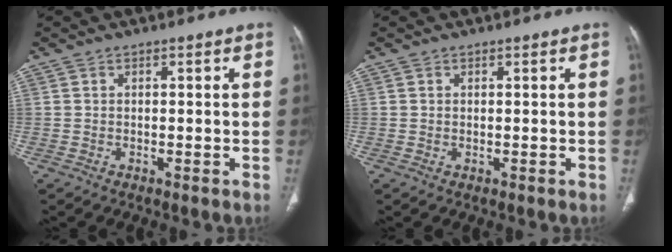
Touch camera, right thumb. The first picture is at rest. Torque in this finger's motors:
{"motor_torque": [2.28, 2.11, -0.17, -0.34, -0.07]}